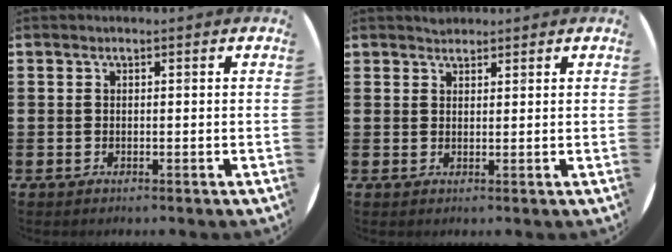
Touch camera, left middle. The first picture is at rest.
{"total": 1.4, "force": [1.4, 0.4, -0.1], "torque": [0.008, 0.000, 0.025]}